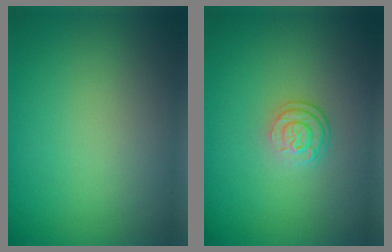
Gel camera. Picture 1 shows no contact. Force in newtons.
{"total": 2.7, "press": 2.0, "slide": 1.8}